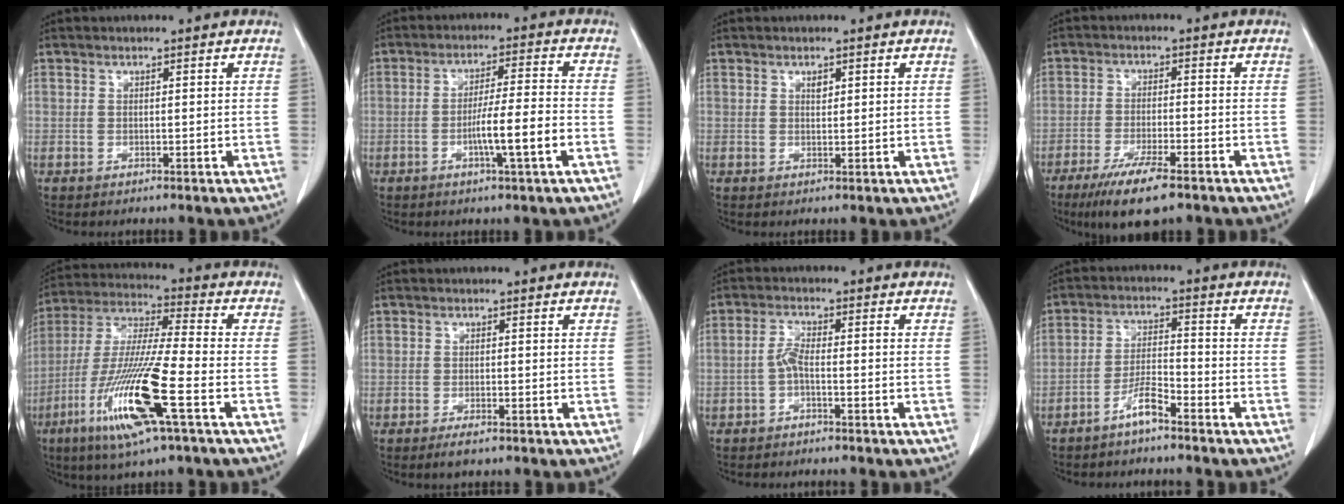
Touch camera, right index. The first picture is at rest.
{"total": 7.5, "force": [-2.5, -0.4, 7.0], "torque": [-0.120, -0.001, -0.041]}
{"total": 0.9, "force": [0.5, 0.4, 0.6], "torque": [-0.010, -0.004, 0.009]}
{"total": 8.8, "force": [-5.9, 1.1, 6.4], "torque": [-0.114, -0.021, -0.096]}
{"total": 16.8, "force": [-6.8, 0.5, 15.4], "torque": [-0.322, -0.025, -0.129]}
{"total": 1.8, "force": [-1.2, 0.3, 1.3], "torque": [-0.023, -0.003, -0.017]}
{"total": 2.6, "force": [-1.0, 0.6, 2.3], "torque": [-0.050, 0.008, -0.019]}
{"total": 4.6, "force": [-3.4, 0.5, 3.0], "torque": [-0.059, 0.005, -0.067]}